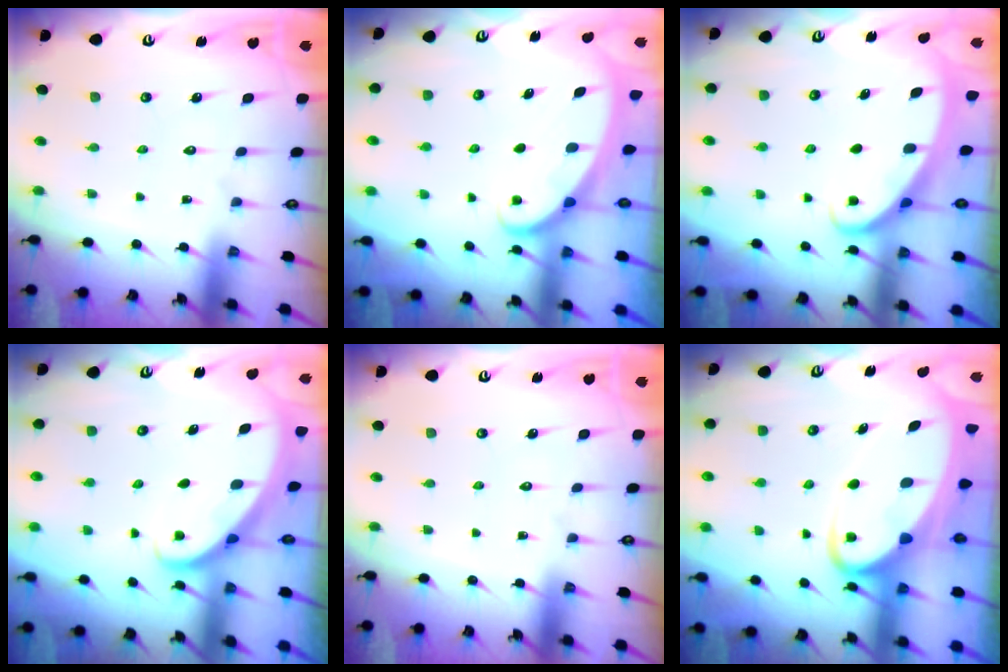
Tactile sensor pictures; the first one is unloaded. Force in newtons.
{"total": 2.2, "press": 2.2, "slide": 0.1}
{"total": 2.4, "press": 2.4, "slide": 0.4}
{"total": 2.6, "press": 2.5, "slide": 0.3}
{"total": 0.0}
{"total": 7.5, "press": 7.4, "slide": 0.8}